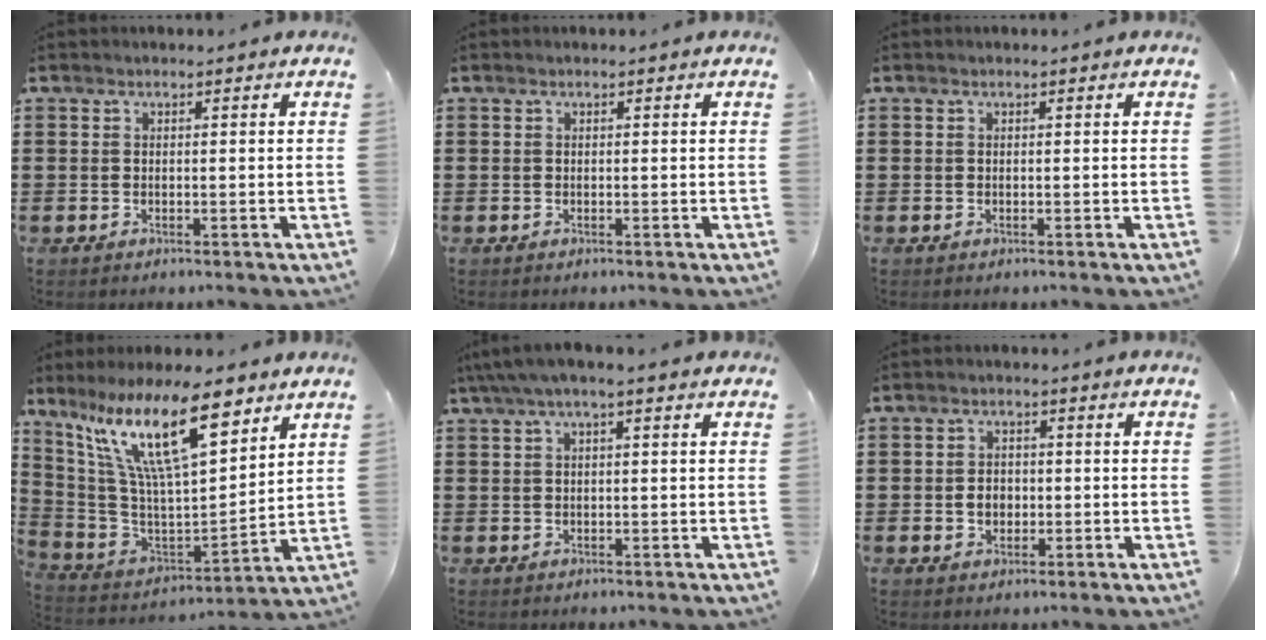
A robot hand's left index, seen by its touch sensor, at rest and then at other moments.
{"total": 0.0}
{"total": 0.0}
{"total": 17.5, "force": [9.8, 4.9, 13.6], "torque": [-0.301, -0.035, 0.165]}
{"total": 2.5, "force": [0.7, 0.4, 2.3], "torque": [-0.044, 0.003, 0.011]}
{"total": 2.8, "force": [-0.4, 2.2, 1.7], "torque": [-0.029, 0.001, -0.012]}